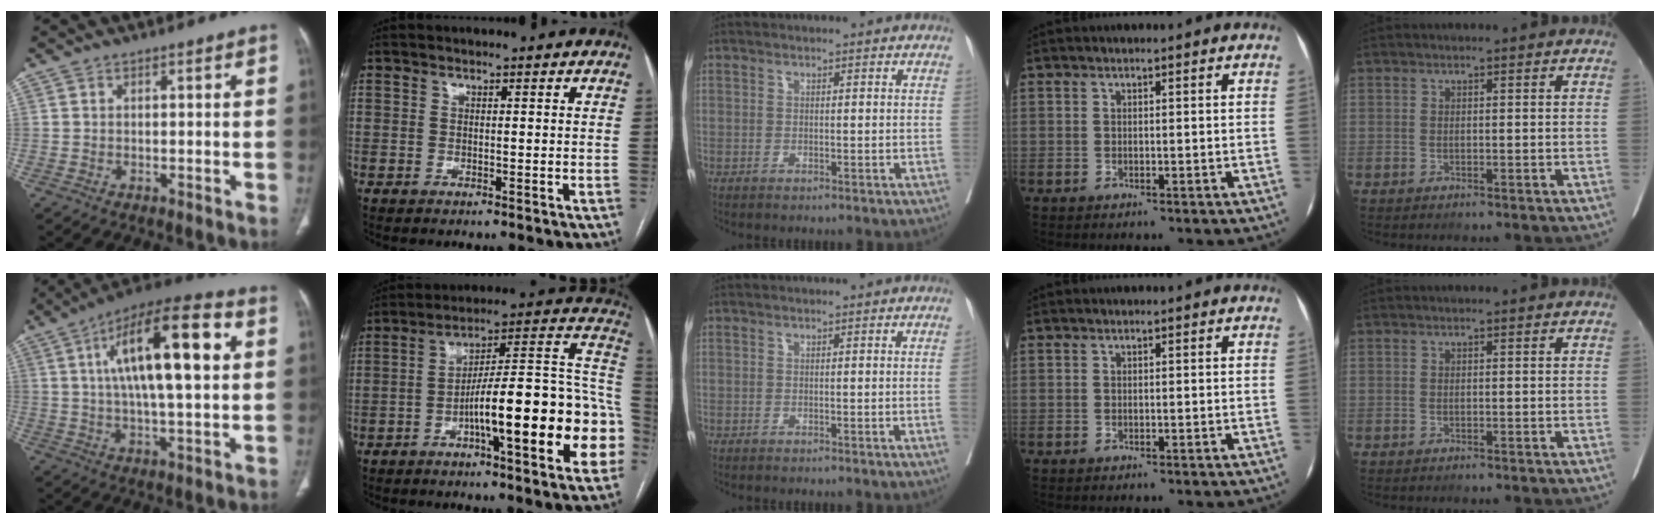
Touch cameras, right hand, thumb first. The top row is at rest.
{"thumb": {"total": 20.5, "force": [4.8, 6.5, 18.8], "torque": [-0.302, 0.015, 0.072]}, "index": {"total": 21.8, "force": [-6.4, 2.7, 20.7], "torque": [-0.223, 0.033, -0.089]}, "middle": {"total": 0.7, "force": [-0.2, 0.1, 0.6], "torque": [-0.011, 0.002, -0.003]}}